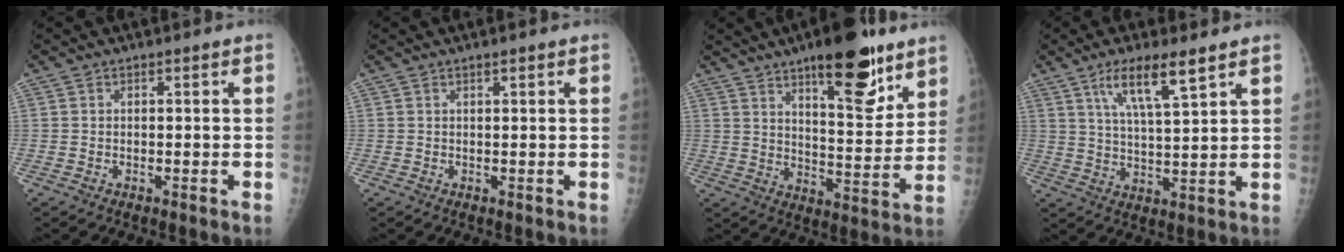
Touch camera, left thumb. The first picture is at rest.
{"total": 1.0, "force": [0.5, 0.1, 0.9], "torque": [-0.012, 0.001, 0.007]}
{"total": 17.0, "force": [10.5, 5.6, 12.1], "torque": [-0.137, -0.063, 0.160]}
{"total": 9.4, "force": [5.5, 1.7, 7.4], "torque": [-0.132, -0.026, 0.107]}